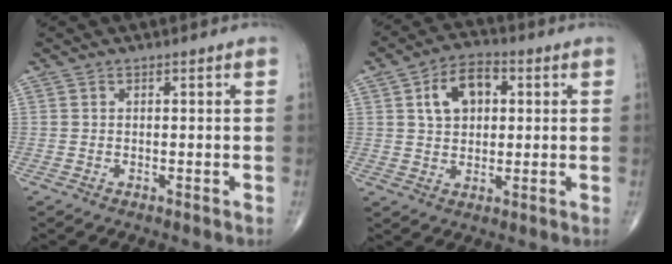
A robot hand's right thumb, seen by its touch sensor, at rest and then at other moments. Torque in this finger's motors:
{"motor_torque": [-0.09, 0.15, 0.28, 0.13, 0.17]}